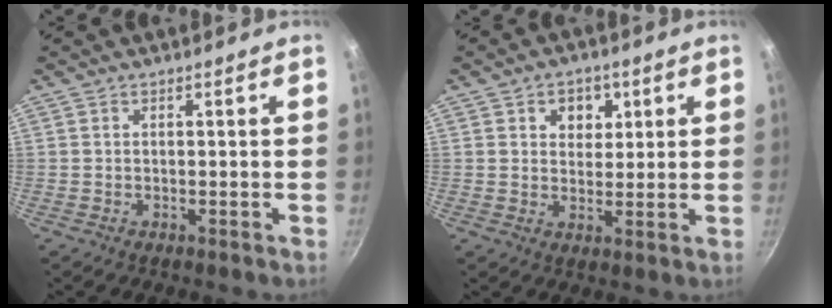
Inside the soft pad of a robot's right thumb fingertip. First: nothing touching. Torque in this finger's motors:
{"motor_torque": [-0.08, 1.52, -0.20, 0.20, 0.14]}